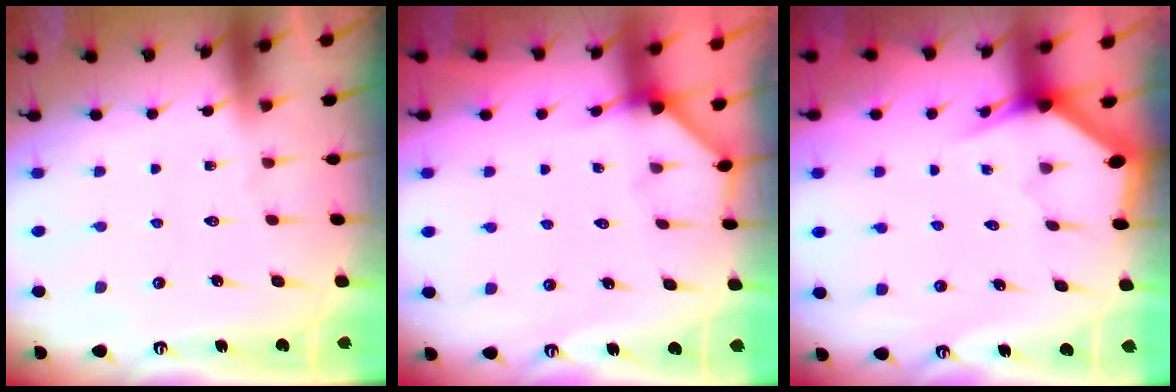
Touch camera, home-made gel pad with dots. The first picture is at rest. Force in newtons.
{"total": 2.5, "press": 2.5, "slide": 0.4}
{"total": 3.2, "press": 3.2, "slide": 0.1}